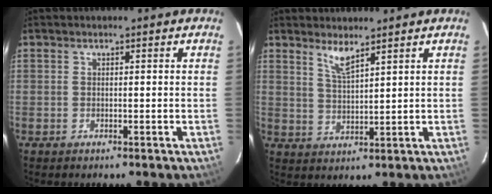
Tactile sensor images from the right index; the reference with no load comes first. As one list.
[{"total": 4.1, "force": [3.1, 0.5, 2.6], "torque": [-0.052, -0.003, 0.063]}]